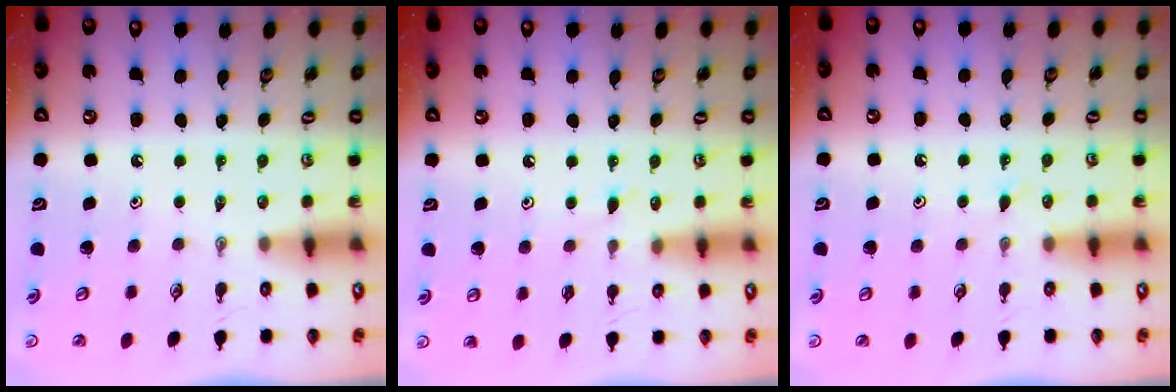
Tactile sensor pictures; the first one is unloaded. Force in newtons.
{"total": 4.6, "press": 4.6, "slide": 0.4}
{"total": 6.3, "press": 6.3, "slide": 0.7}